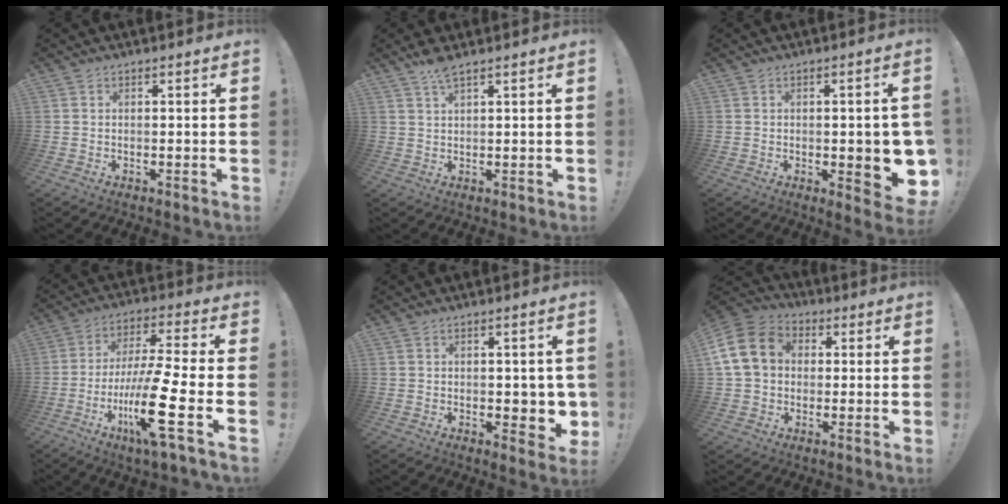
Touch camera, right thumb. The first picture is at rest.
{"total": 3.4, "force": [2.8, 0.5, 1.9], "torque": [-0.040, -0.008, 0.048]}
{"total": 8.2, "force": [-1.0, 2.8, 7.6], "torque": [-0.078, -0.008, -0.009]}
{"total": 18.6, "force": [-6.5, 2.5, 17.2], "torque": [-0.323, 0.029, -0.106]}
{"total": 4.4, "force": [-0.3, 2.7, 3.4], "torque": [-0.034, 0.003, -0.003]}
{"total": 14.6, "force": [2.6, 12.1, 7.8], "torque": [-0.139, 0.011, 0.057]}